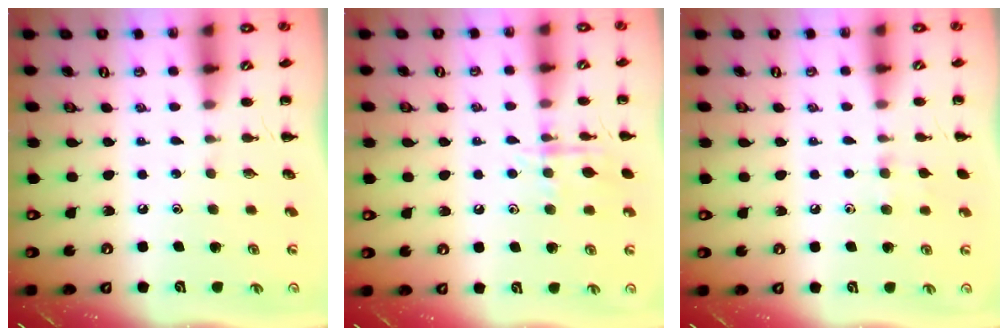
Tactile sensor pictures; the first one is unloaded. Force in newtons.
{"total": 9.9, "press": 9.8, "slide": 0.7}
{"total": 6.1, "press": 5.8, "slide": 1.9}